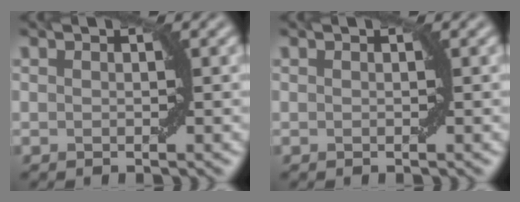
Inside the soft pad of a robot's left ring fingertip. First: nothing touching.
{"total": 0.0}